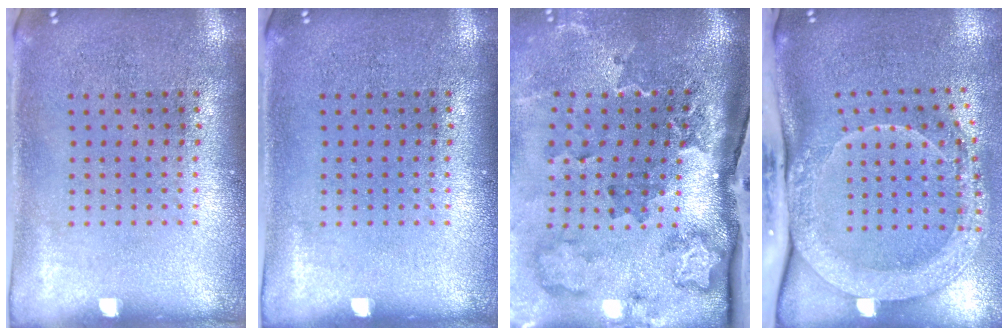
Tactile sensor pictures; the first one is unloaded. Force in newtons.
{"total": 0.0}
{"total": 3.5, "press": 2.4, "slide": 2.6}
{"total": 2.4, "press": 2.1, "slide": 1.1}